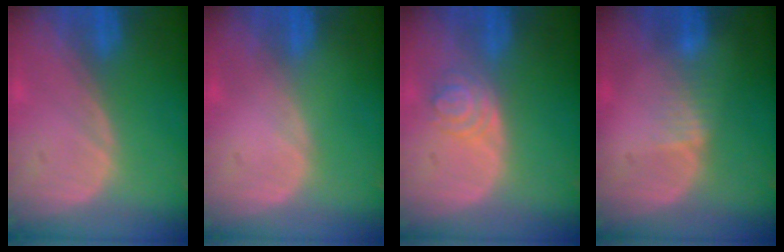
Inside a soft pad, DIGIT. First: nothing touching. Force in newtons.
{"total": 0.0}
{"total": 3.9, "press": 3.7, "slide": 1.3}
{"total": 1.9, "press": 1.9, "slide": 0.2}